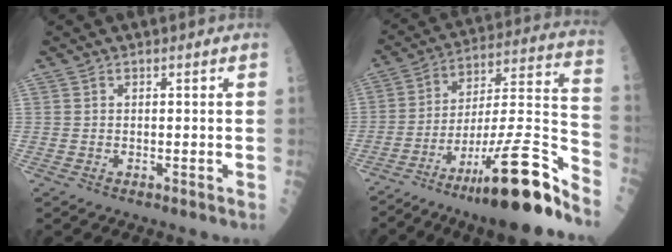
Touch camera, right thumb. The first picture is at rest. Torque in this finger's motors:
{"motor_torque": [3.28, 1.73, 1.81, -0.98, 0.47]}